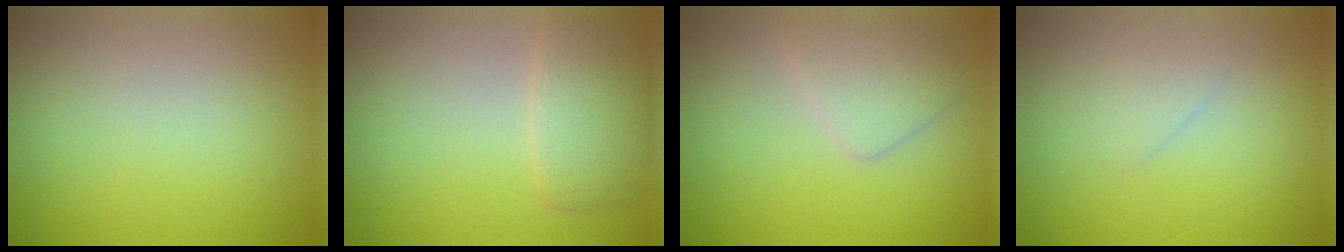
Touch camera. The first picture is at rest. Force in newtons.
{"total": 3.0, "press": 3.0, "slide": 0.1}
{"total": 2.4, "press": 2.4, "slide": 0.0}
{"total": 1.0, "press": 1.0, "slide": 0.1}